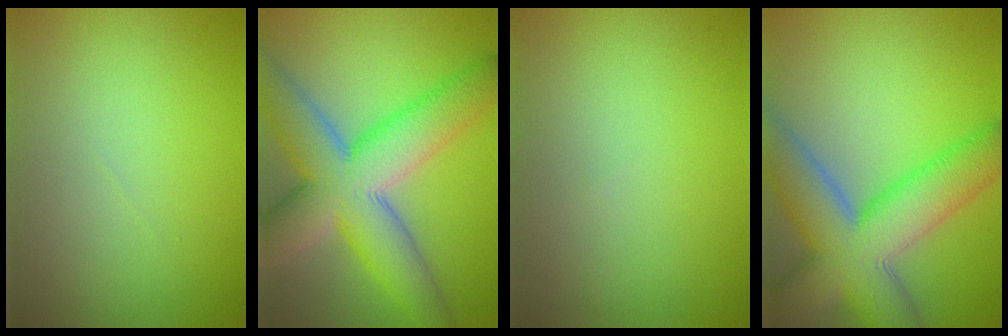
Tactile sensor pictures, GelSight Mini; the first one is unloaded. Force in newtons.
{"total": 11.7, "press": 11.7, "slide": 0.4}
{"total": 0.0}
{"total": 11.8, "press": 11.8, "slide": 0.9}